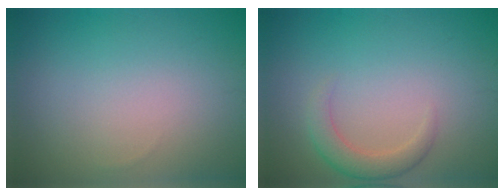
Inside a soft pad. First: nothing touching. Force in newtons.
{"total": 2.4, "press": 2.4, "slide": 0.2}